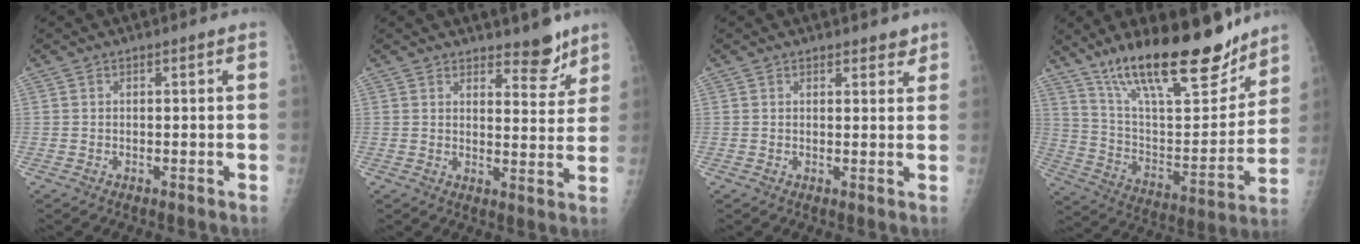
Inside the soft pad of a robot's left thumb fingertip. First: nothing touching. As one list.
[{"total": 6.0, "force": [4.8, 2.3, 2.7], "torque": [-0.007, -0.037, 0.068]}, {"total": 2.5, "force": [2.0, 1.2, 0.8], "torque": [0.011, -0.010, 0.021]}, {"total": 25.1, "force": [18.3, 7.4, 15.5], "torque": [-0.214, -0.084, 0.308]}]